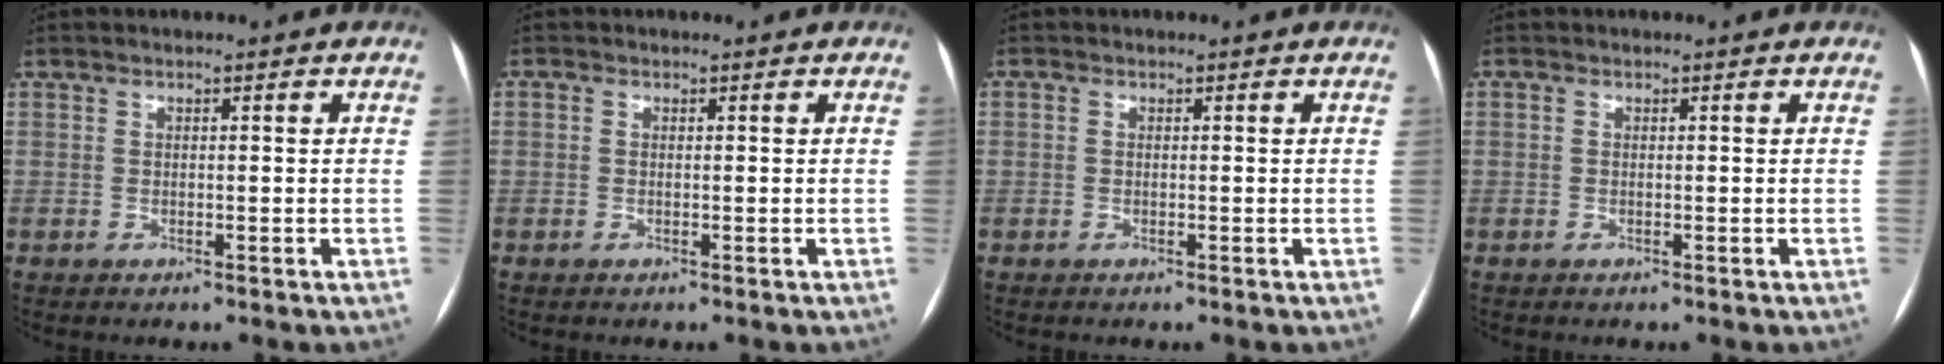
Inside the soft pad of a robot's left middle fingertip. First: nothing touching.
{"total": 0.0}
{"total": 0.0}
{"total": 0.0}